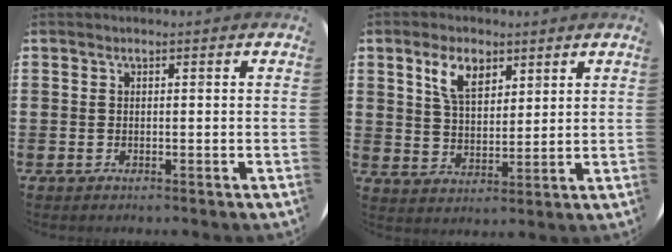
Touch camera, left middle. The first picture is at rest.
{"total": 5.9, "force": [3.7, 3.0, 3.5], "torque": [-0.073, 0.006, 0.066]}